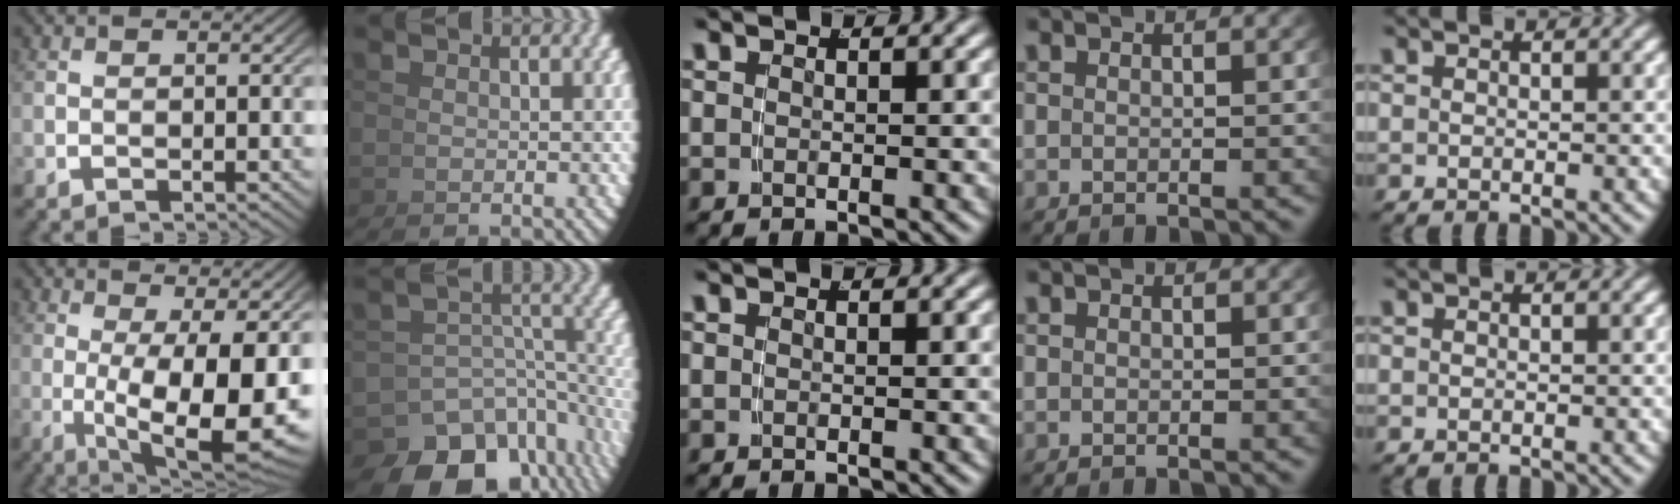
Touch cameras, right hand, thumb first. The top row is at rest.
{"thumb": {"total": 15.1, "force": [-1.5, 8.2, 12.6], "torque": [-0.212, -0.052, 0.009]}, "index": {"total": 11.4, "force": [-6.8, 6.4, 6.6], "torque": [-0.088, -0.042, -0.092]}}